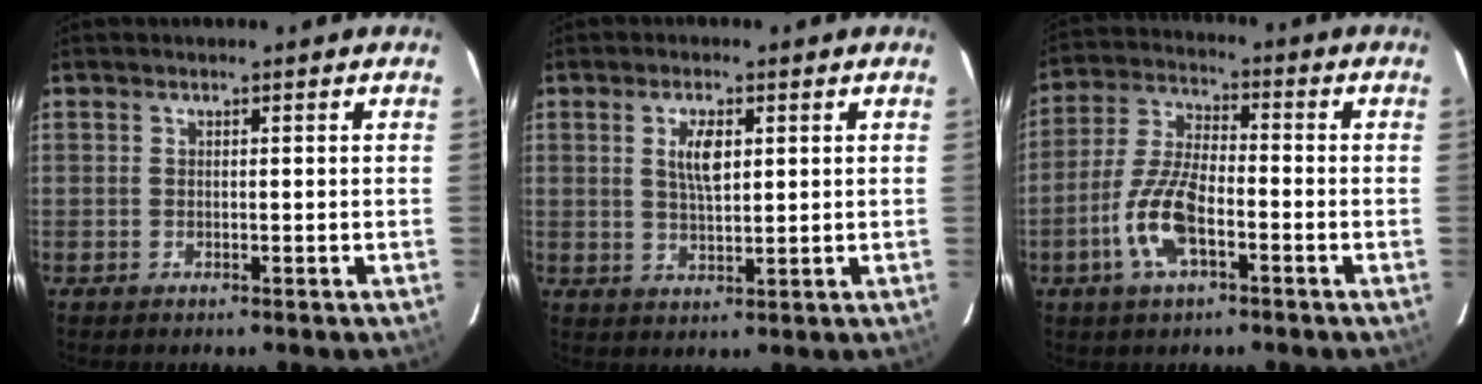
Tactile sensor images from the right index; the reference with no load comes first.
{"total": 4.9, "force": [1.5, 2.1, 4.2], "torque": [-0.075, 0.002, 0.029]}
{"total": 10.6, "force": [-4.3, 4.1, 8.8], "torque": [-0.192, 0.002, -0.085]}